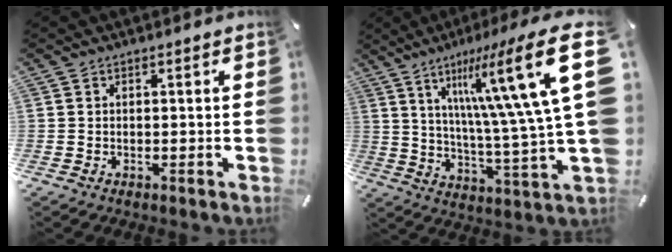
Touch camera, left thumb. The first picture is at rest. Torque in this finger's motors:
{"motor_torque": [2.46, 2.55, 1.47, -1.30, 0.64]}